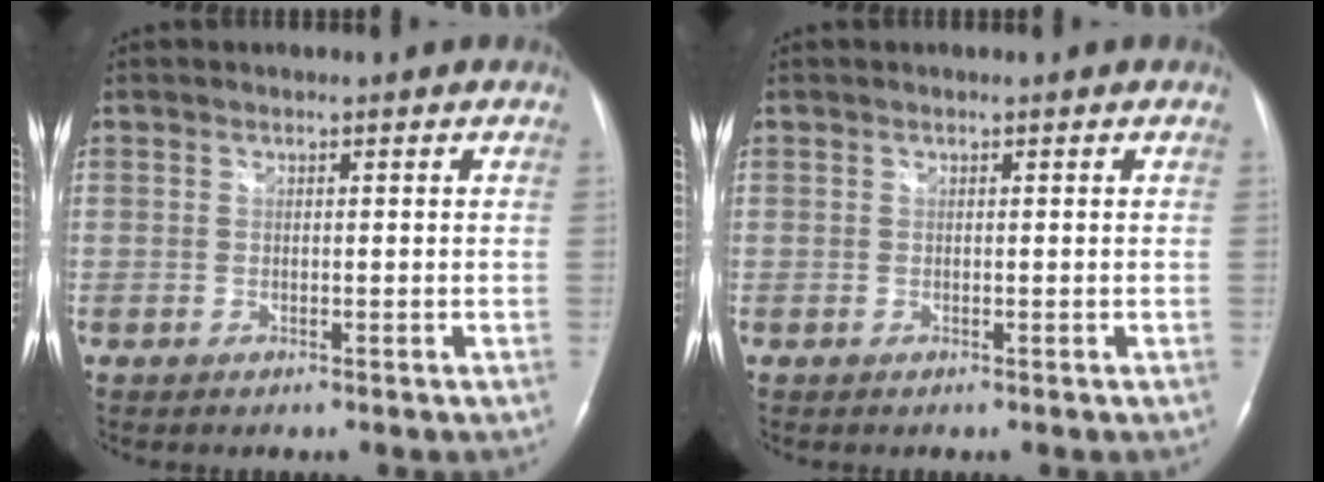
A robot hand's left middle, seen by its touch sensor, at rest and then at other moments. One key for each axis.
{"total": 0.0}